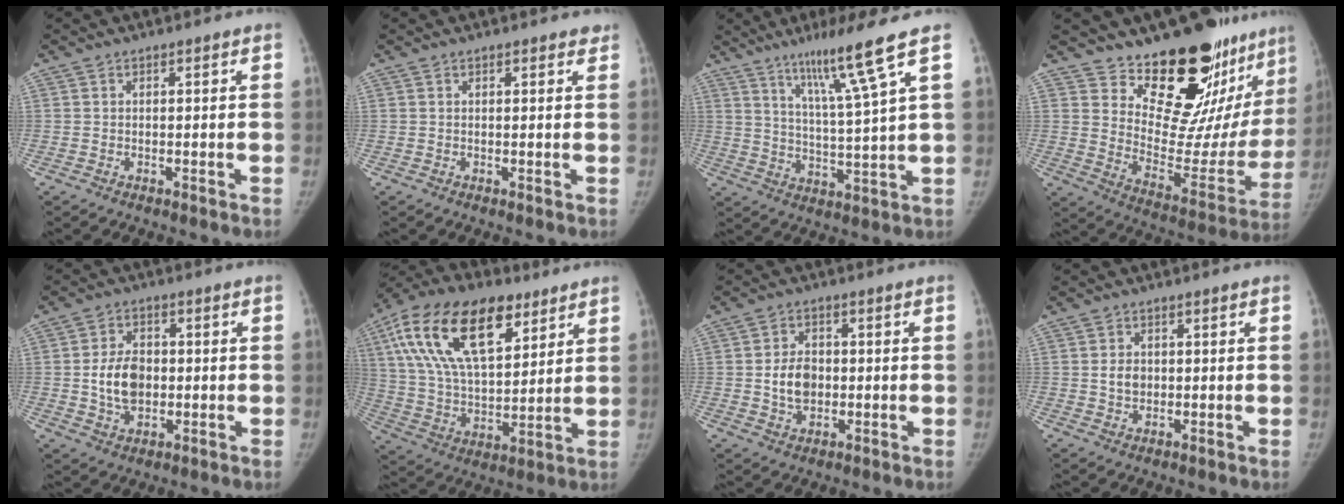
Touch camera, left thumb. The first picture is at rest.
{"total": 1.6, "force": [1.3, 0.6, 0.7], "torque": [0.002, -0.002, 0.013]}
{"total": 11.6, "force": [7.0, -1.4, 9.1], "torque": [-0.155, -0.046, 0.128]}
{"total": 24.8, "force": [19.2, 9.6, 12.2], "torque": [-0.127, -0.164, 0.275]}
{"total": 8.5, "force": [-0.2, 6.0, 6.0], "torque": [-0.091, 0.003, -0.001]}
{"total": 25.7, "force": [12.4, 13.2, 18.2], "torque": [-0.328, -0.007, 0.217]}
{"total": 6.6, "force": [-0.2, 4.9, 4.4], "torque": [-0.061, 0.003, -0.001]}
{"total": 3.2, "force": [0.3, 2.5, 2.0], "torque": [-0.024, -0.001, 0.009]}